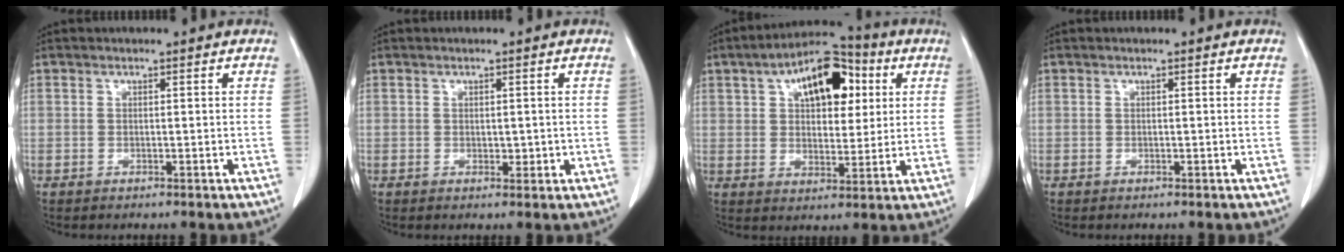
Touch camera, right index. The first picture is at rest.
{"total": 1.5, "force": [-0.1, 1.0, 1.2], "torque": [-0.014, -0.001, 0.002]}
{"total": 13.3, "force": [5.0, 6.7, 10.4], "torque": [-0.165, 0.034, 0.078]}
{"total": 0.0}